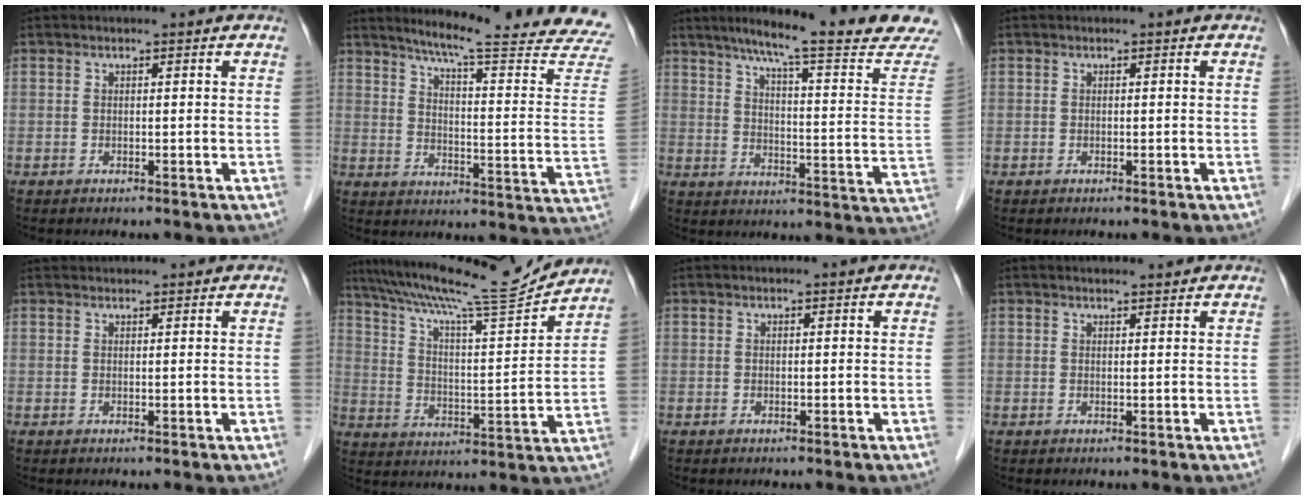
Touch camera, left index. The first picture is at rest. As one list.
[{"total": 22.7, "force": [20.6, -0.7, 9.5], "torque": [-0.134, -0.101, 0.248]}, {"total": 20.5, "force": [17.3, -0.4, 10.9], "torque": [-0.154, -0.050, 0.219]}, {"total": 0.0}, {"total": 3.3, "force": [3.2, 0.3, 0.5], "torque": [-0.008, 0.033, 0.050]}, {"total": 17.2, "force": [15.9, -0.8, 6.5], "torque": [-0.116, -0.018, 0.248]}, {"total": 0.0}, {"total": 2.4, "force": [2.4, 0.2, 0.6], "torque": [-0.011, 0.008, 0.033]}]